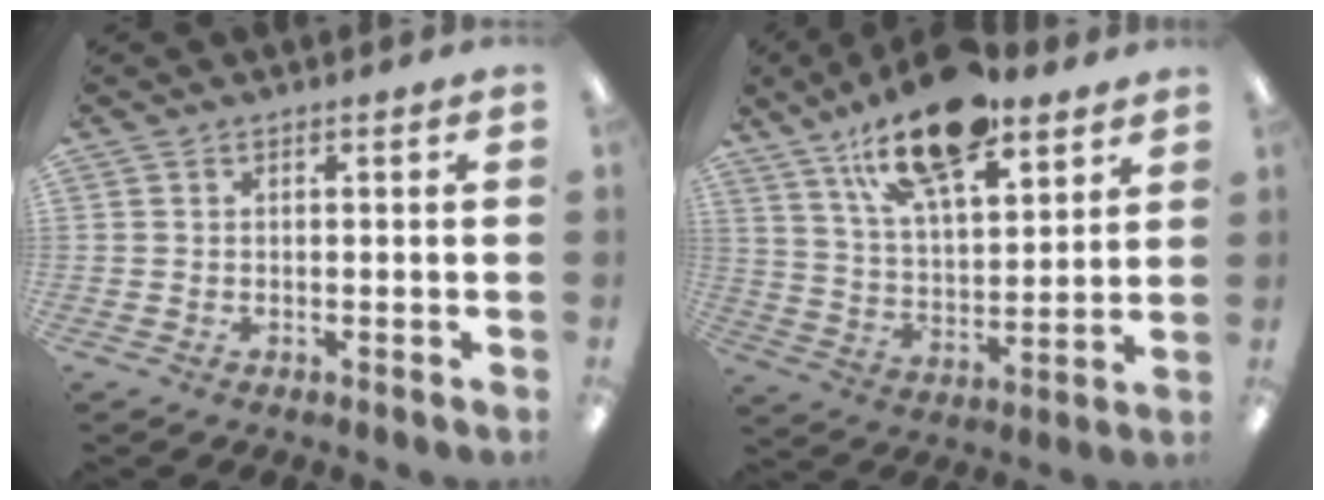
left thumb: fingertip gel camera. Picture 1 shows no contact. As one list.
[{"total": 19.0, "force": [13.4, 7.7, 11.2], "torque": [-0.186, -0.063, 0.227]}]